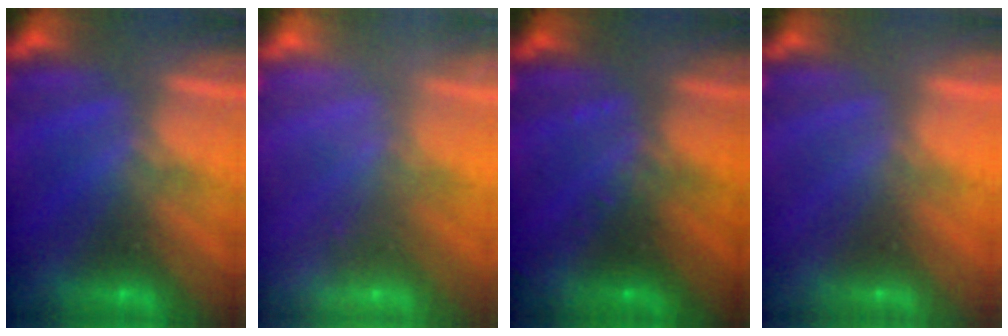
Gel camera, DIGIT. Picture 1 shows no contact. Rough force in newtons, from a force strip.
{"total": 2.2}
{"total": 2.7}
{"total": 2.8}